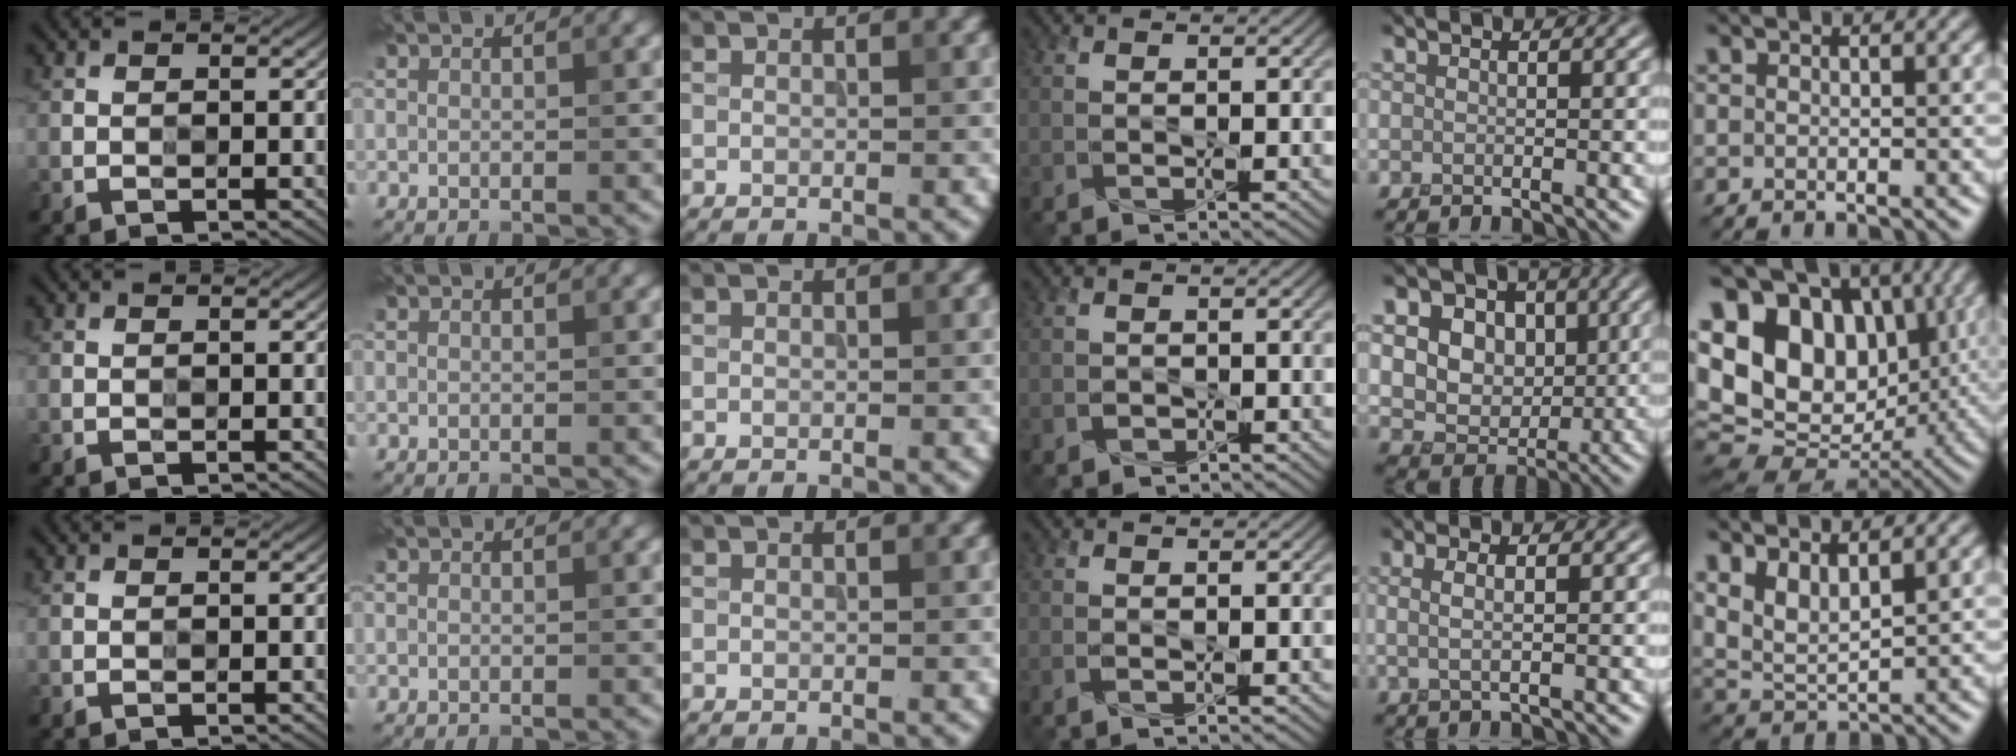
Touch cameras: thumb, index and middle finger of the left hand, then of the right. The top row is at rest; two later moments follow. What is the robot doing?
{"motion": "press", "object": "memory foam"}